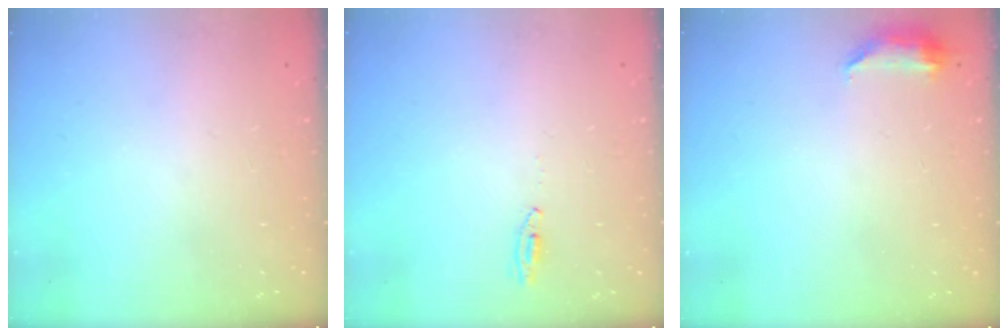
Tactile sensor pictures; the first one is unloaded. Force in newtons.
{"total": 2.9, "press": 2.7, "slide": 1.1}
{"total": 13.0, "press": 7.1, "slide": 10.9}